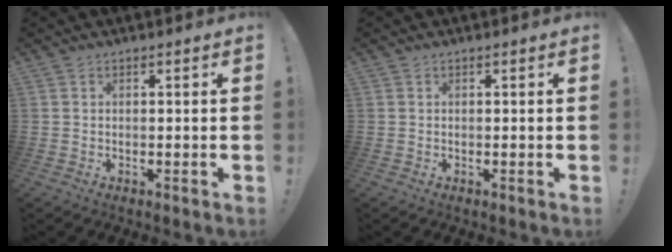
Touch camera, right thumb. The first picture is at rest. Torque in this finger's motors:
{"motor_torque": [0.03, -0.18, 0.13, -0.07, 0.03]}